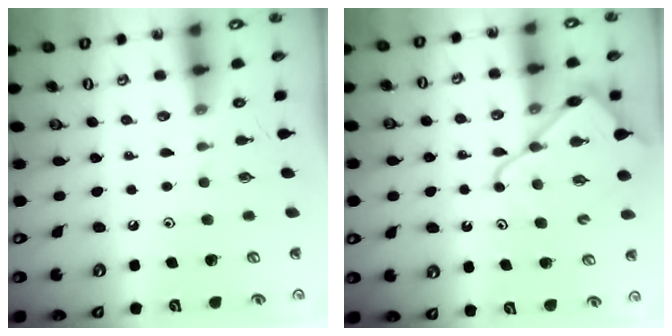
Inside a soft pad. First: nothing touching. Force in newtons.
{"total": 13.2, "press": 13.1, "slide": 1.6}